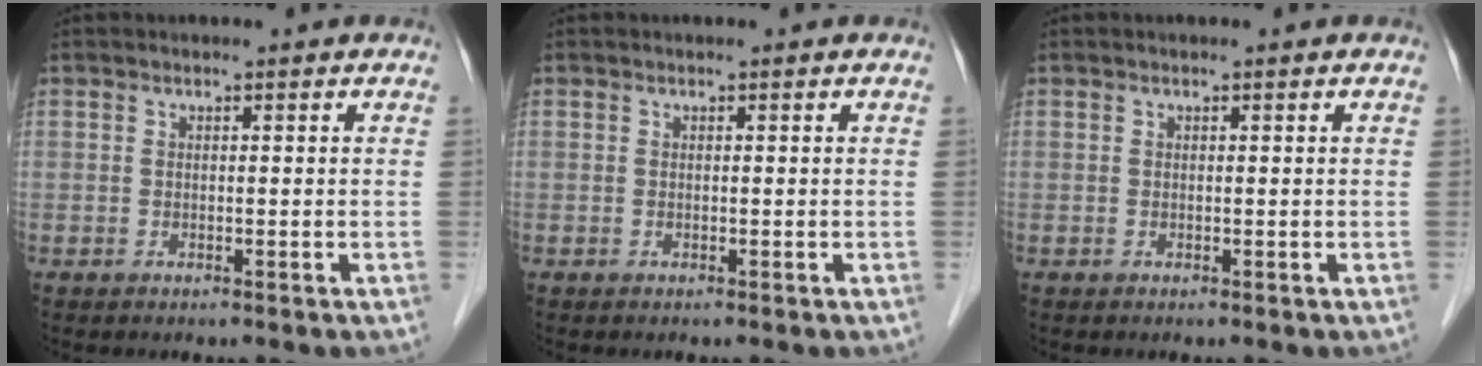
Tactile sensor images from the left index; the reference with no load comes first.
{"total": 0.0}
{"total": 0.0}